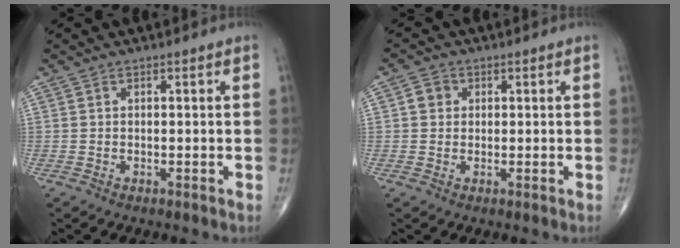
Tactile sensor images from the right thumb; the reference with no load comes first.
{"total": 2.6, "force": [0.5, 2.4, 1.0], "torque": [-0.004, 0.003, 0.004]}